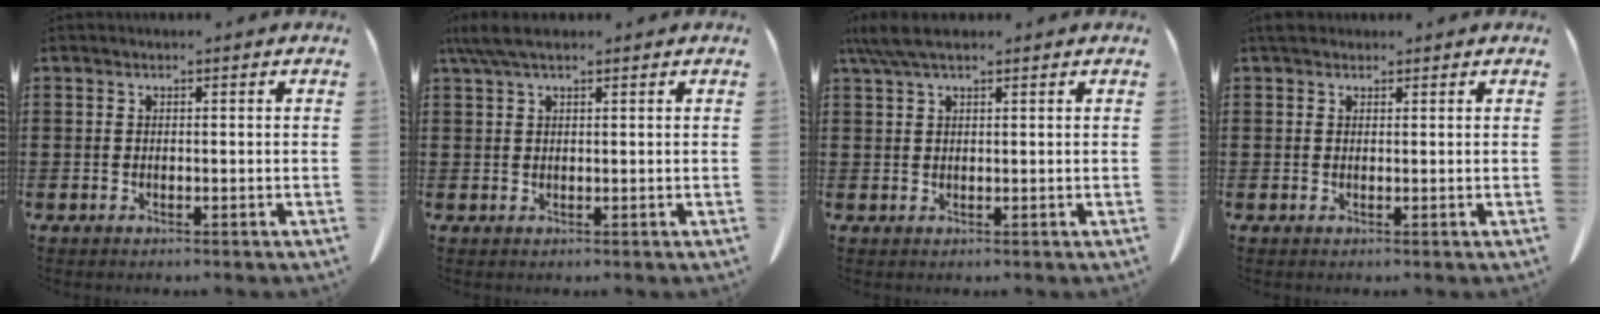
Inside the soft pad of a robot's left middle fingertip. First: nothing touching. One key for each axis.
{"total": 3.5, "fx": 2.1, "fy": 0.9, "fz": 2.7, "tx": -0.057, "ty": 0.003, "tz": 0.040}
{"total": 4.0, "fx": 2.7, "fy": 0.8, "fz": 2.8, "tx": -0.062, "ty": 0.001, "tz": 0.051}
{"total": 1.6, "fx": 1.3, "fy": 0.9, "fz": 0.5, "tx": -0.015, "ty": 0.005, "tz": 0.025}